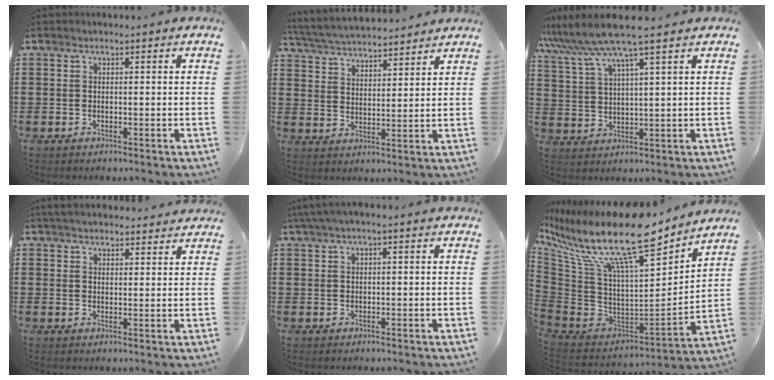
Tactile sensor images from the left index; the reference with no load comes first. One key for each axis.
{"total": 5.0, "fx": 4.9, "fy": 0.2, "fz": 0.9, "tx": -0.039, "ty": -0.025, "tz": 0.086}
{"total": 7.1, "fx": 5.7, "fy": -0.4, "fz": 4.3, "tx": -0.104, "ty": -0.022, "tz": 0.097}
{"total": 3.5, "fx": 3.4, "fy": 0.2, "fz": 0.7, "tx": -0.022, "ty": -0.006, "tz": 0.064}
{"total": 2.0, "fx": 1.0, "fy": 0.1, "fz": 1.7, "tx": -0.032, "ty": 0.001, "tz": 0.019}
{"total": 16.8, "fx": 11.2, "fy": 4.0, "fz": 11.8, "tx": -0.248, "ty": -0.087, "tz": 0.176}